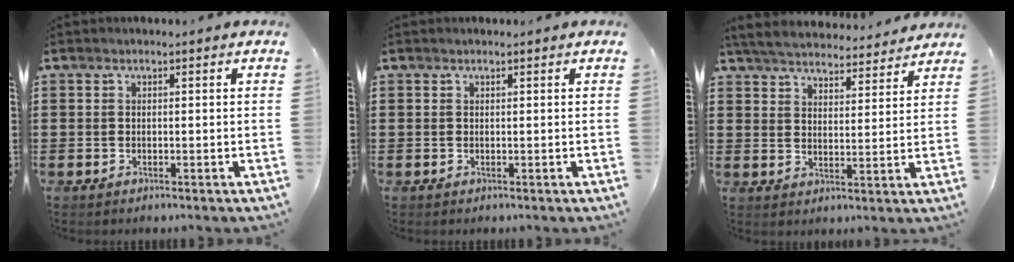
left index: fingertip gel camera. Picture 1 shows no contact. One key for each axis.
{"total": 0.0}
{"total": 5.0, "fx": 4.9, "fy": 0.5, "fz": 0.9, "tx": -0.040, "ty": -0.028, "tz": 0.085}